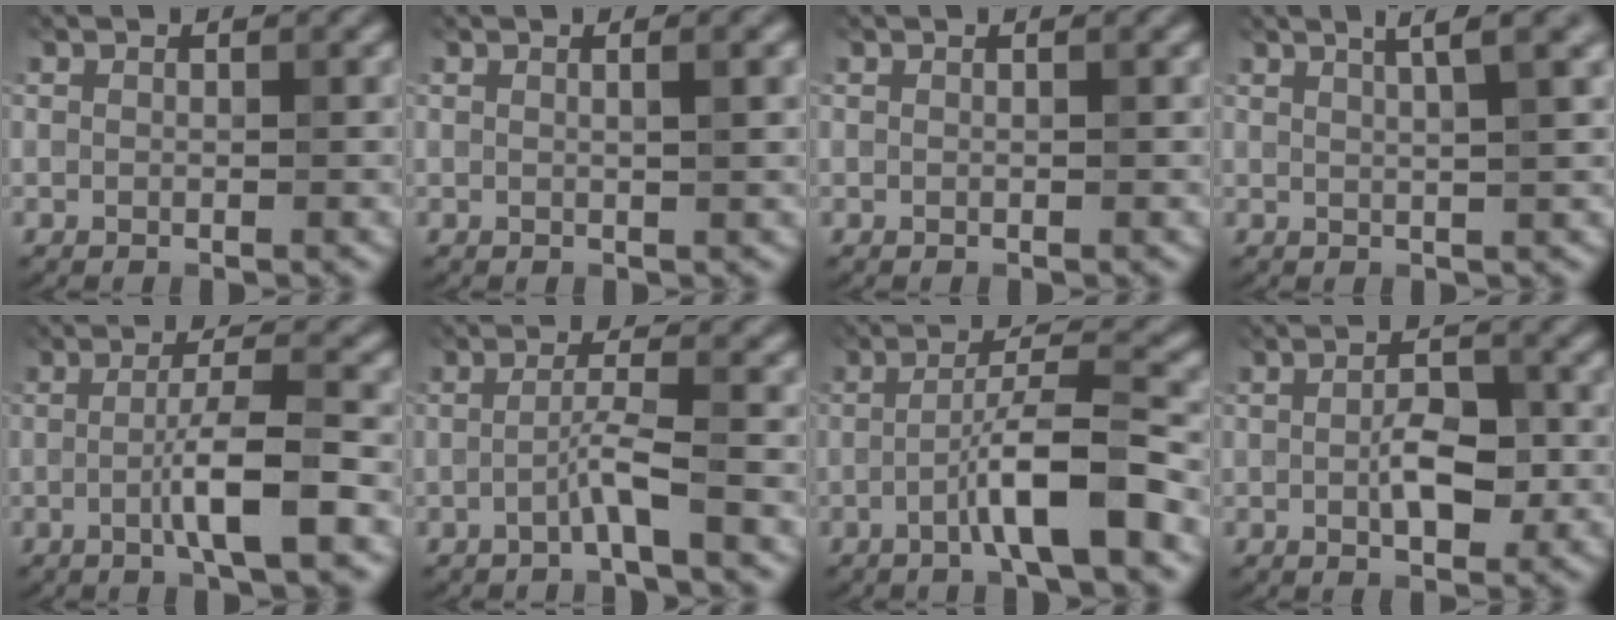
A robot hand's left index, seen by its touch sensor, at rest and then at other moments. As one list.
[{"total": 1.3, "force": [0.4, -0.1, 1.3], "torque": [-0.024, 0.006, 0.006]}, {"total": 0.0}, {"total": 4.0, "force": [2.2, 0.8, 3.3], "torque": [-0.031, 0.019, 0.017]}, {"total": 5.0, "force": [-1.5, 0.2, 4.8], "torque": [-0.085, 0.012, -0.033]}, {"total": 2.3, "force": [-1.2, -0.5, 1.9], "torque": [-0.042, 0.015, -0.029]}, {"total": 6.1, "force": [-2.5, 0.4, 5.5], "torque": [-0.095, 0.022, -0.047]}, {"total": 3.6, "force": [-0.5, 1.6, 3.2], "torque": [-0.061, 0.003, -0.007]}]